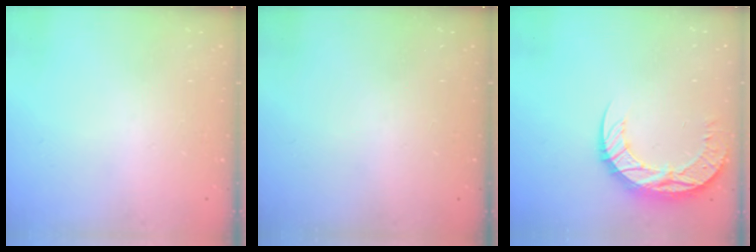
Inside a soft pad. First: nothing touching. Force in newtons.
{"total": 0.0}
{"total": 11.6, "press": 11.6, "slide": 0.9}